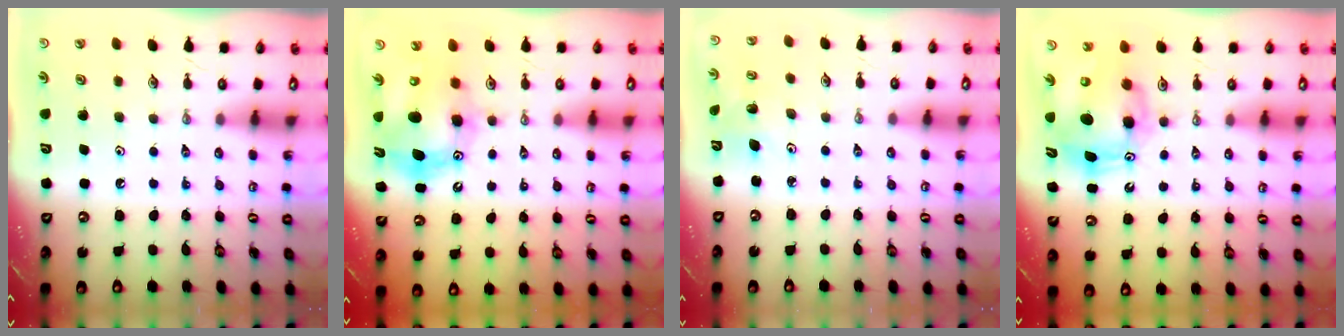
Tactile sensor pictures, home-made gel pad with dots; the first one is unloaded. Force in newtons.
{"total": 12.7, "press": 12.4, "slide": 2.7}
{"total": 3.4, "press": 3.2, "slide": 1.3}
{"total": 9.8, "press": 9.5, "slide": 2.1}